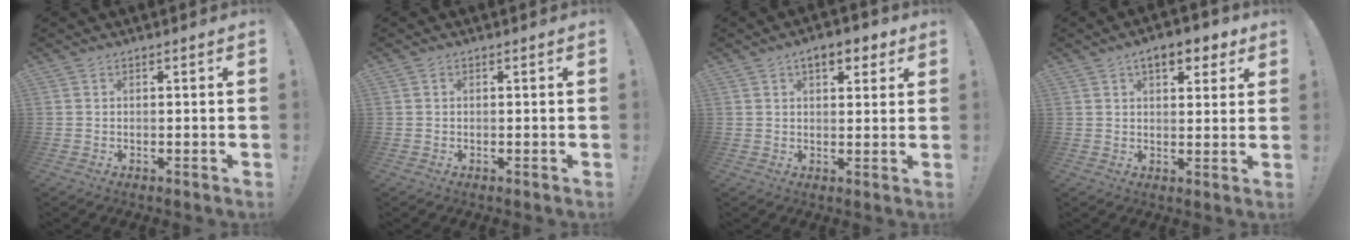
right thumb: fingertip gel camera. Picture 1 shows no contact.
{"total": 0.0}
{"total": 6.7, "force": [3.8, 3.5, 4.4], "torque": [-0.056, -0.008, 0.064]}
{"total": 7.8, "force": [4.5, 3.9, 5.1], "torque": [-0.064, -0.014, 0.077]}